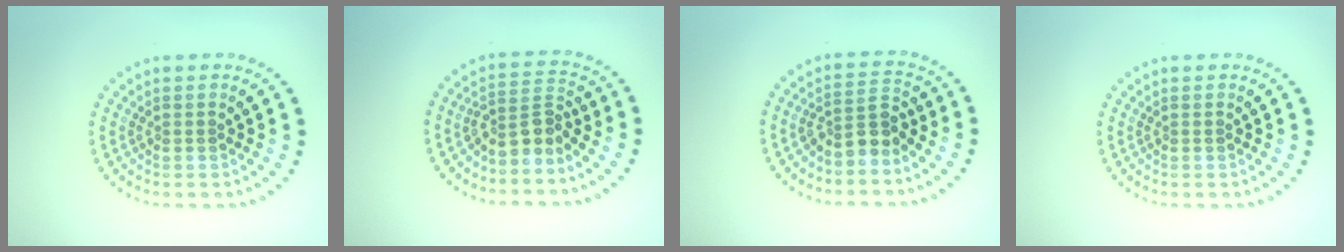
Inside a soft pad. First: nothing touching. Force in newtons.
{"total": 2.8, "press": 2.1, "slide": 1.9}
{"total": 2.7, "press": 2.3, "slide": 1.5}
{"total": 0.0}